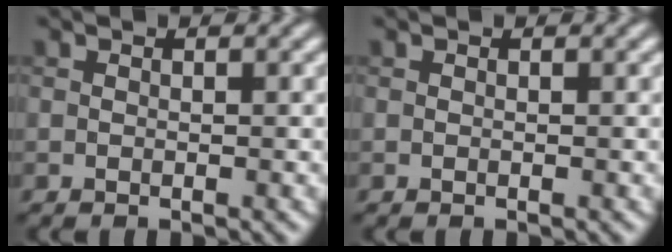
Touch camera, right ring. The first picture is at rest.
{"total": 0.0}